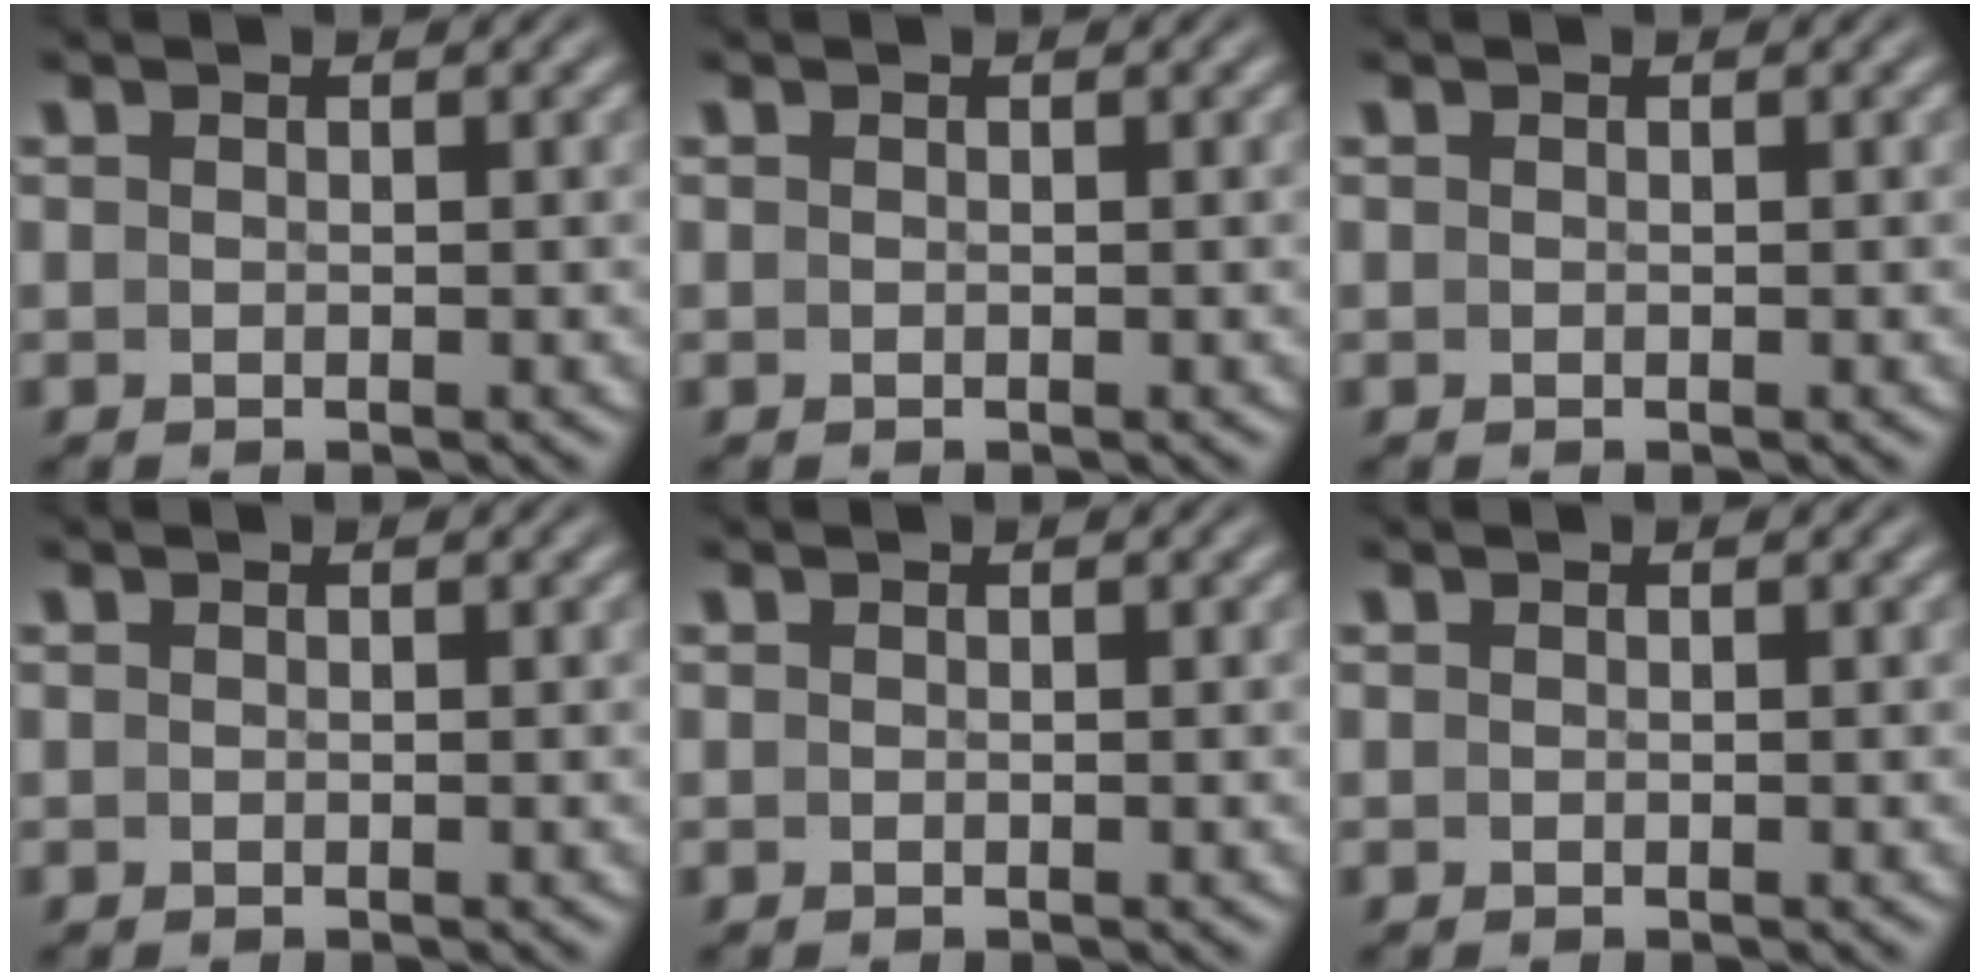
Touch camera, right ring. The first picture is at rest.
{"total": 0.0}
{"total": 0.0}
{"total": 0.0}
{"total": 0.0}
{"total": 0.0}